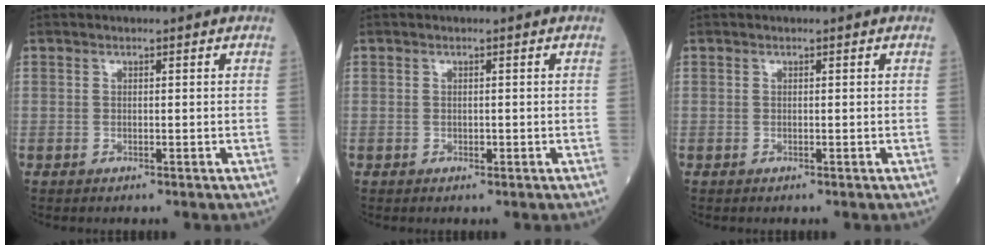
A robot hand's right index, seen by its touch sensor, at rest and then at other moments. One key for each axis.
{"total": 0.8, "fx": -0.2, "fy": 0.5, "fz": 0.6, "tx": -0.013, "ty": 0.000, "tz": -0.001}
{"total": 0.0}